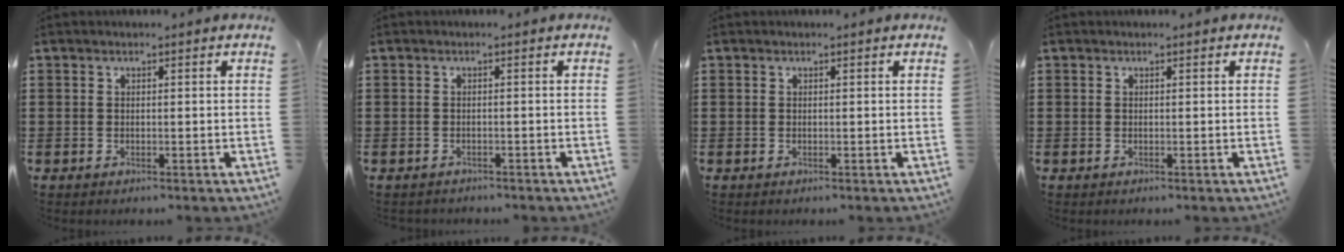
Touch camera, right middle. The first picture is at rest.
{"total": 0.8, "force": [-0.8, 0.1, -0.1], "torque": [-0.001, 0.001, -0.017]}
{"total": 0.0}
{"total": 0.0}